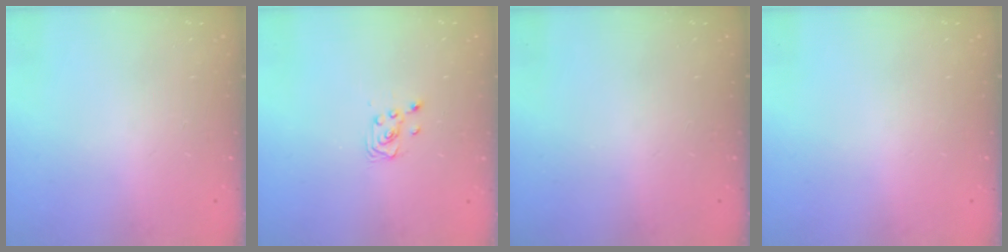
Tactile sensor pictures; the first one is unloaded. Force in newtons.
{"total": 2.6, "press": 2.6, "slide": 0.2}
{"total": 0.0}
{"total": 0.0}